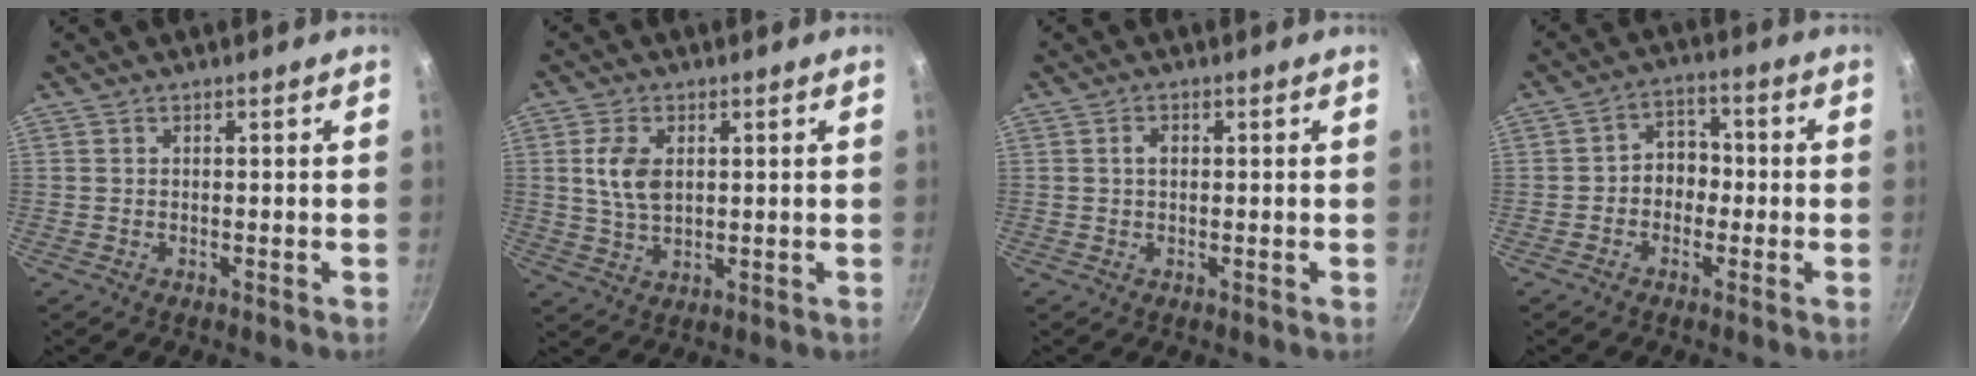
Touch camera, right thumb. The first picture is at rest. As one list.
[{"total": 6.9, "force": [1.5, 4.3, 5.3], "torque": [-0.096, -0.005, 0.029]}, {"total": 1.8, "force": [0.3, 1.3, 1.3], "torque": [-0.019, 0.005, 0.004]}, {"total": 5.7, "force": [-1.0, 4.7, 3.2], "torque": [-0.005, 0.024, -0.025]}]